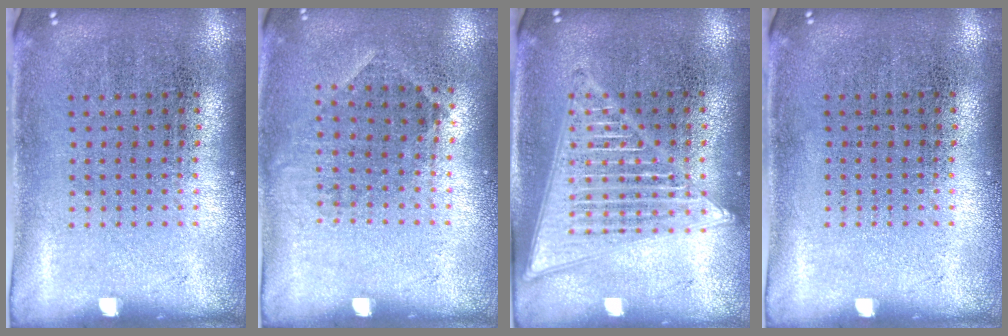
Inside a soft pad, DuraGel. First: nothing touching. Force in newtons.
{"total": 0.9, "press": 0.6, "slide": 0.6}
{"total": 2.9, "press": 2.9, "slide": 0.3}
{"total": 0.0}